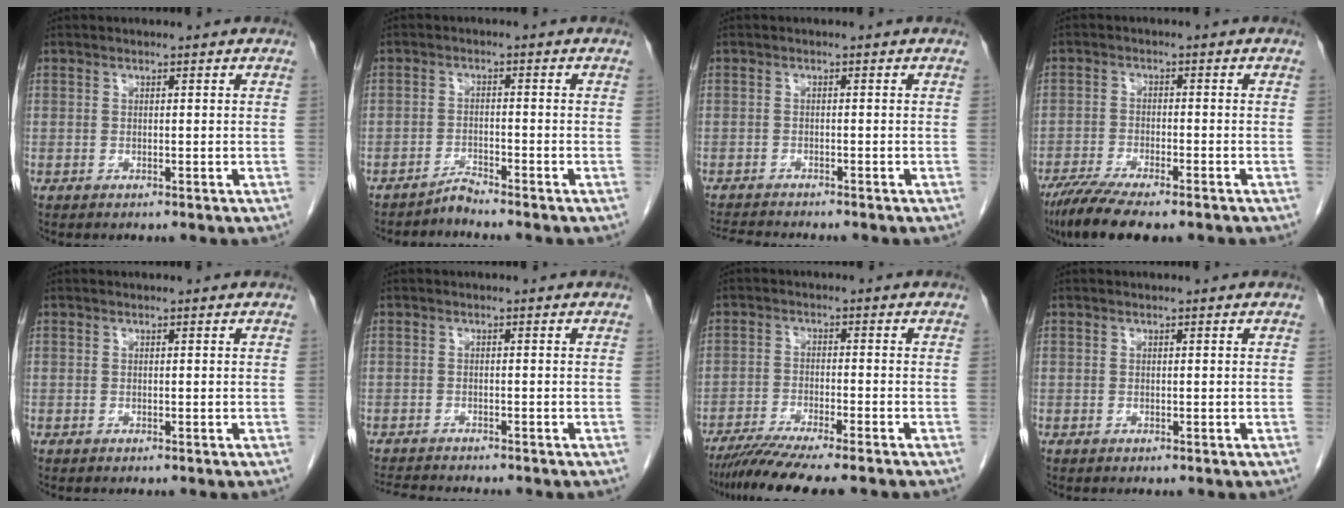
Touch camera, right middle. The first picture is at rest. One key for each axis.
{"total": 2.1, "fx": -2.0, "fy": -0.4, "fz": 0.0, "tx": 0.004, "ty": -0.008, "tz": -0.039}
{"total": 4.8, "fx": -4.5, "fy": -0.1, "fz": 1.5, "tx": -0.022, "ty": -0.015, "tz": -0.075}
{"total": 9.3, "fx": -7.3, "fy": 1.5, "fz": 5.6, "tx": -0.092, "ty": -0.020, "tz": -0.119}
{"total": 0.0}
{"total": 5.1, "fx": -4.9, "fy": 0.3, "fz": 1.6, "tx": -0.024, "ty": -0.013, "tz": -0.079}
{"total": 9.5, "fx": -8.0, "fy": -0.2, "fz": 5.2, "tx": -0.075, "ty": -0.026, "tz": -0.129}
{"total": 0.0}